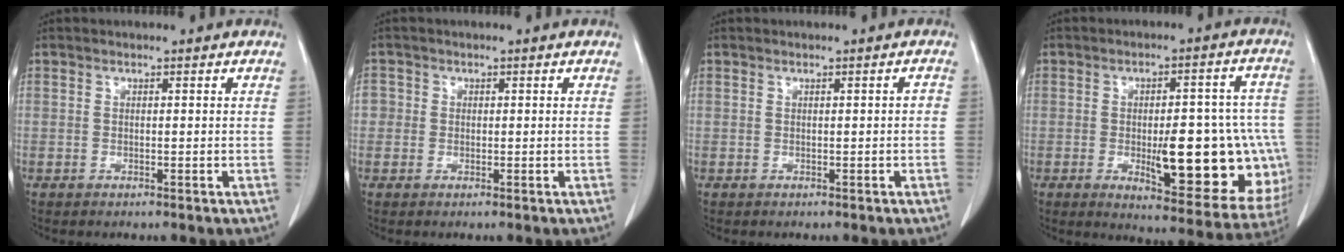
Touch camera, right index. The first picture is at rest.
{"total": 2.2, "force": [0.0, 2.1, 0.4], "torque": [0.004, 0.004, -0.001]}
{"total": 0.7, "force": [-0.2, 0.2, 0.7], "torque": [-0.006, 0.002, 0.000]}
{"total": 20.0, "force": [-3.5, 6.1, 18.8], "torque": [-0.161, 0.018, -0.019]}